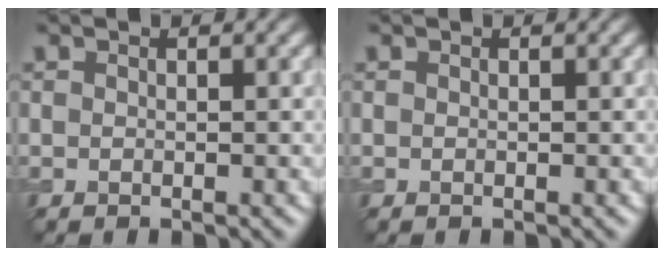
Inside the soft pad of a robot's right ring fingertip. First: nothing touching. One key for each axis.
{"total": 0.0}